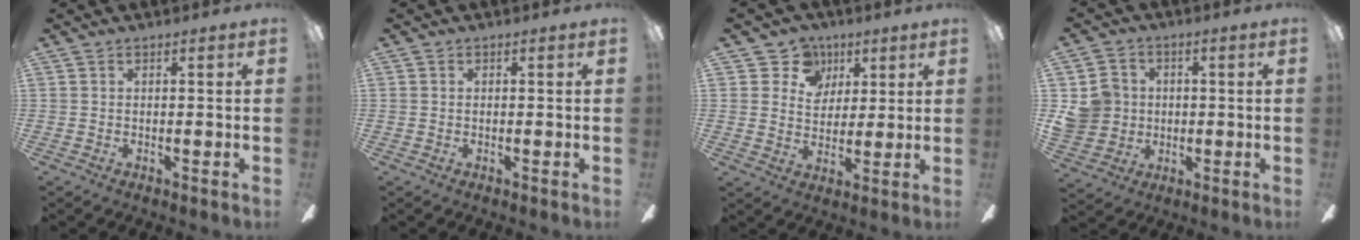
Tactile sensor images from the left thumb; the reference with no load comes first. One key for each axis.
{"total": 0.0}
{"total": 8.7, "fx": 4.6, "fy": 7.3, "fz": 1.6, "tx": -0.027, "ty": -0.020, "tz": 0.083}
{"total": 8.6, "fx": 0.3, "fy": 8.3, "fz": 2.4, "tx": -0.068, "ty": 0.014, "tz": 0.010}